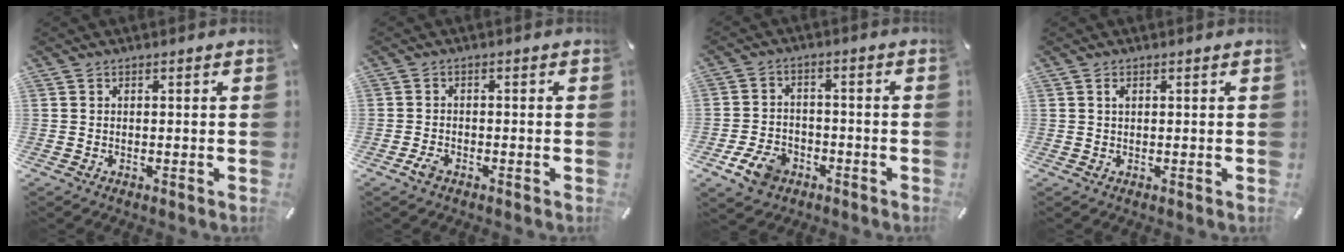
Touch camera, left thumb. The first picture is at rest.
{"total": 2.3, "force": [-1.5, 1.3, 1.2], "torque": [-0.036, 0.002, -0.032]}
{"total": 7.8, "force": [-4.0, 5.6, 3.6], "torque": [-0.070, 0.020, -0.073]}
{"total": 0.9, "force": [0.3, 0.4, 0.7], "torque": [-0.015, 0.002, 0.005]}